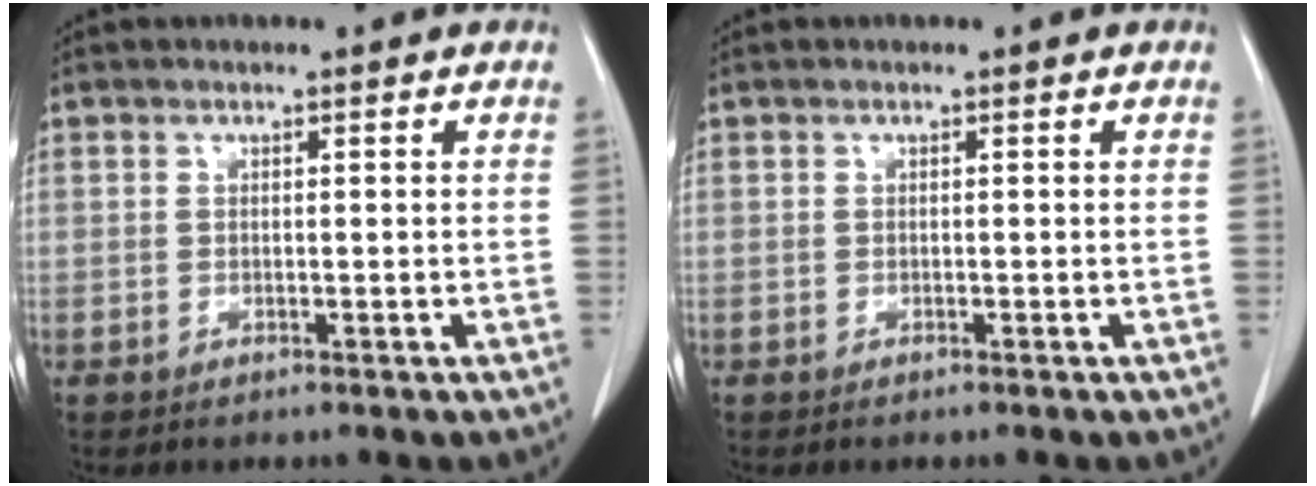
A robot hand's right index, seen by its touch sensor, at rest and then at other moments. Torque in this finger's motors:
{"motor_torque": [-0.01, -0.04, -0.01, -0.01]}